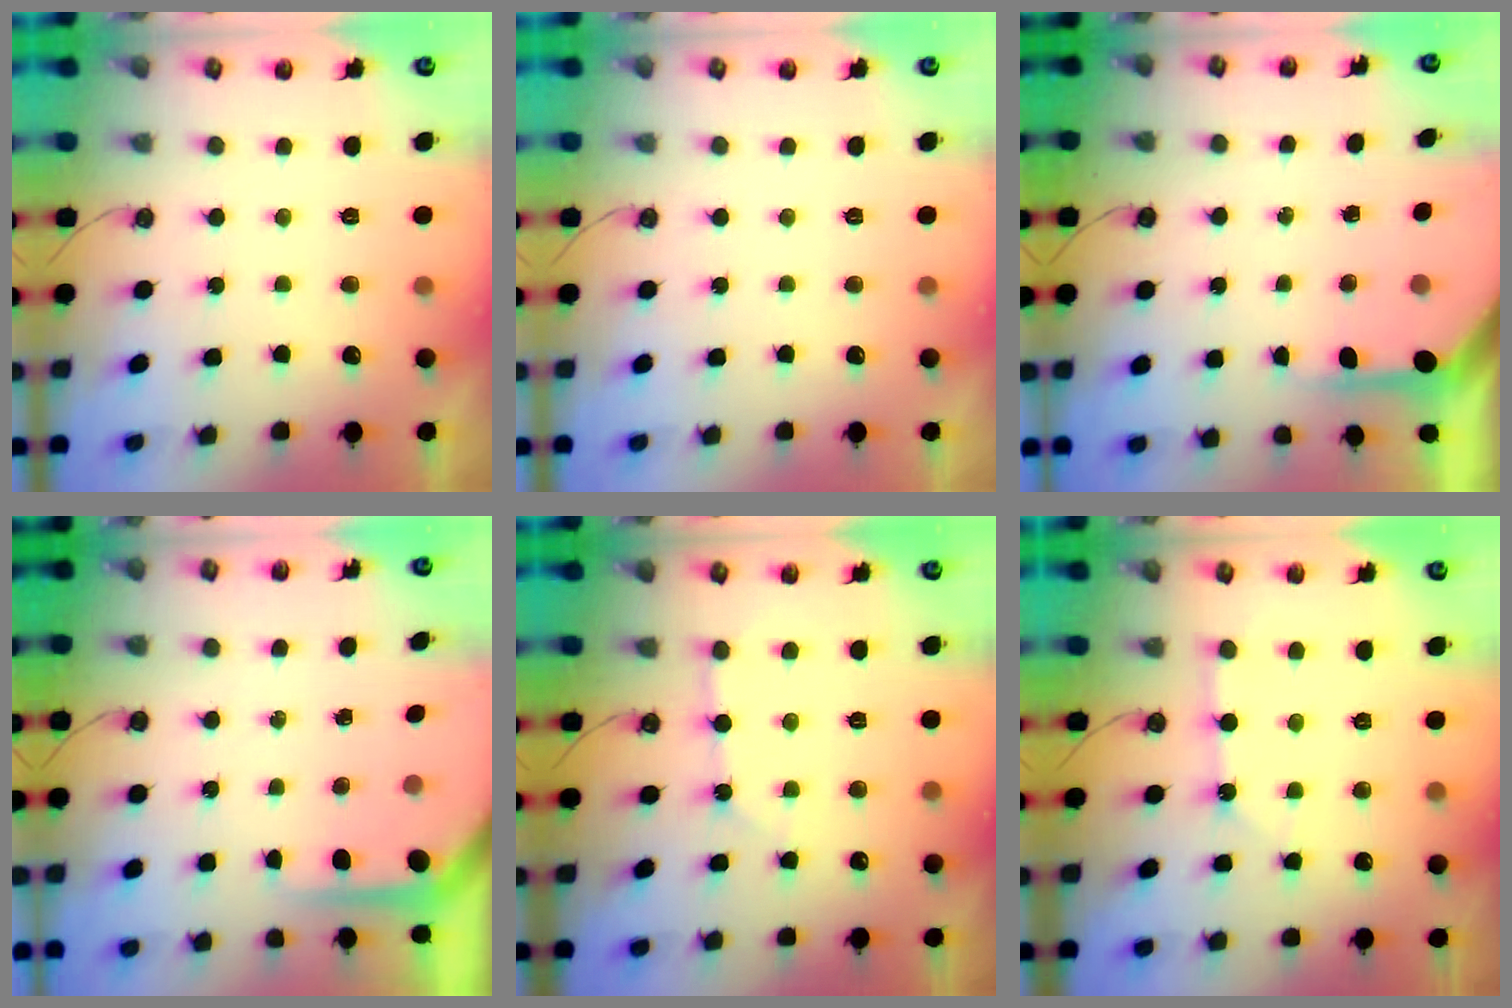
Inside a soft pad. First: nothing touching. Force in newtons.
{"total": 0.0}
{"total": 5.0, "press": 5.0, "slide": 0.5}
{"total": 5.5, "press": 5.5, "slide": 0.2}
{"total": 3.4, "press": 3.4, "slide": 0.3}
{"total": 2.8, "press": 2.8, "slide": 0.3}